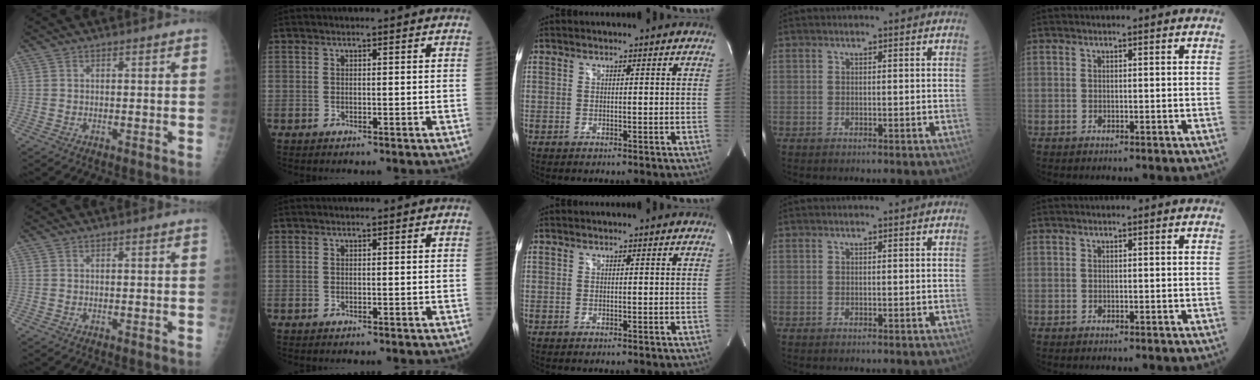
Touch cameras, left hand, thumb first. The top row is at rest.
{}